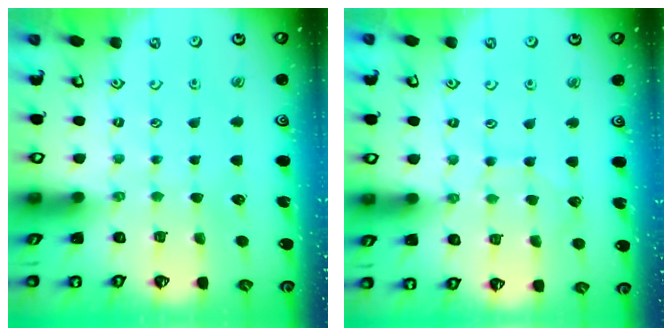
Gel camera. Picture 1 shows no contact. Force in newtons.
{"total": 4.8, "press": 4.8, "slide": 0.6}